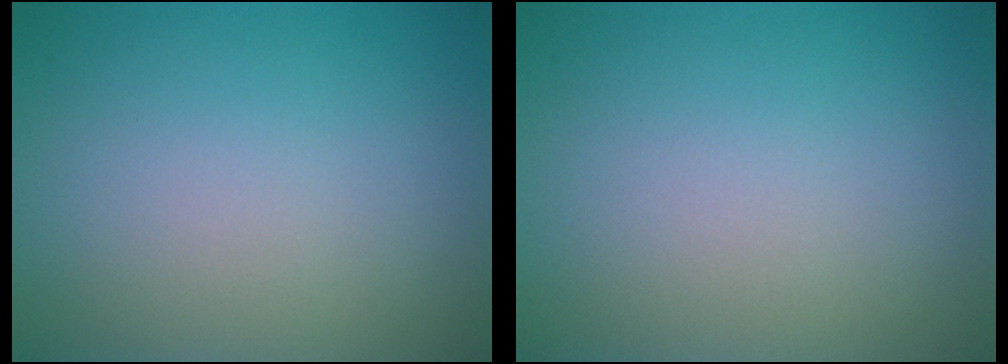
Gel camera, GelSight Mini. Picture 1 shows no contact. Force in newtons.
{"total": 0.0}